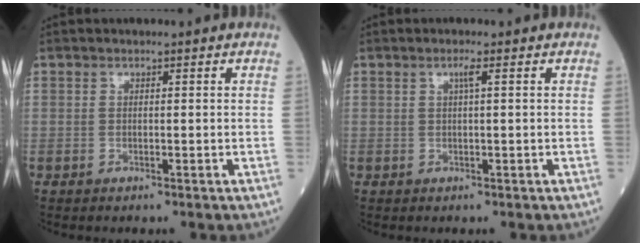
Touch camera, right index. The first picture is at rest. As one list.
[{"total": 1.2, "force": [0.4, -0.2, 1.1], "torque": [-0.022, 0.001, 0.006]}]